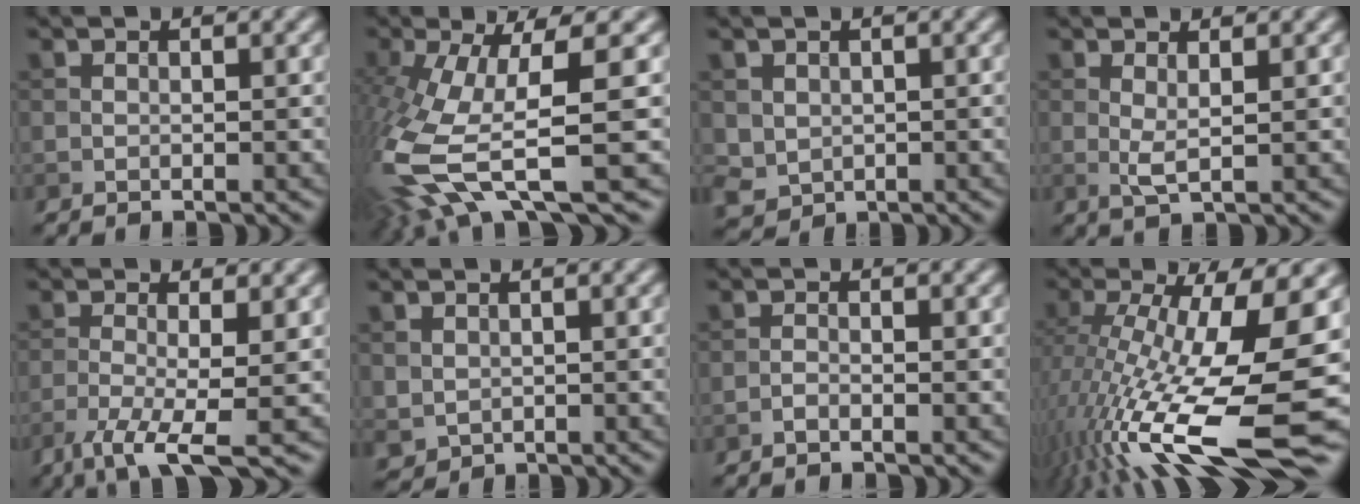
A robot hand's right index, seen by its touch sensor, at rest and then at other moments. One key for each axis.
{"total": 11.5, "fx": -2.5, "fy": 3.5, "fz": 10.6, "tx": -0.237, "ty": -0.023, "tz": -0.035}
{"total": 2.2, "fx": 0.4, "fy": 2.0, "fz": 0.6, "tx": -0.018, "ty": -0.005, "tz": 0.013}
{"total": 1.6, "fx": 0.4, "fy": 0.3, "fz": 1.5, "tx": -0.035, "ty": -0.001, "tz": 0.010}
{"total": 5.5, "fx": -2.7, "fy": 1.1, "fz": 4.7, "tx": -0.090, "ty": -0.010, "tz": -0.056}
{"total": 1.4, "fx": 0.5, "fy": 1.2, "fz": 0.5, "tx": -0.014, "ty": -0.006, "tz": 0.015}
{"total": 0.9, "fx": -0.6, "fy": 0.2, "fz": 0.6, "tx": -0.012, "ty": 0.001, "tz": -0.014}
{"total": 16.7, "fx": -4.0, "fy": 4.7, "fz": 15.6, "tx": -0.288, "ty": -0.005, "tz": -0.070}